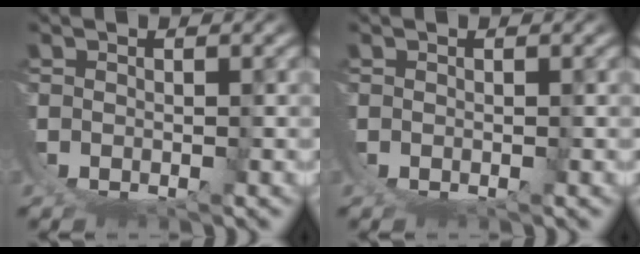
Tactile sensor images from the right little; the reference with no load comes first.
{"total": 0.0}